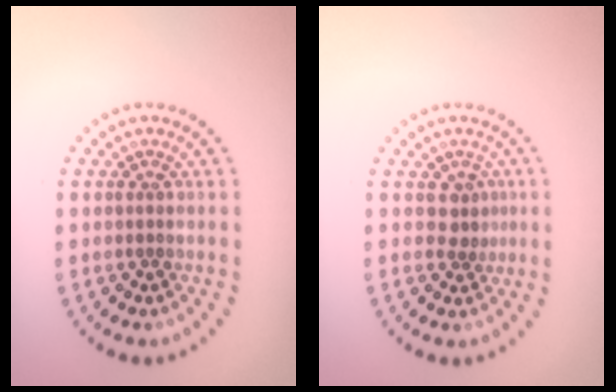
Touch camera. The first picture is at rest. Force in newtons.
{"total": 1.8, "press": 1.4, "slide": 1.2}